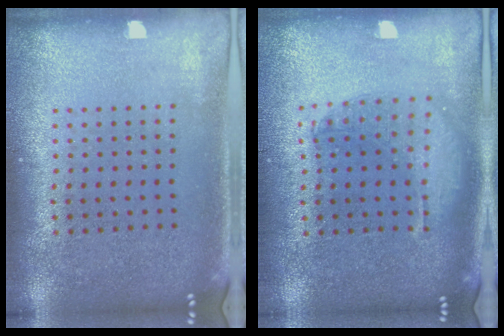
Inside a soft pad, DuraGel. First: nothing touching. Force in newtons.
{"total": 1.3, "press": 1.3, "slide": 0.4}